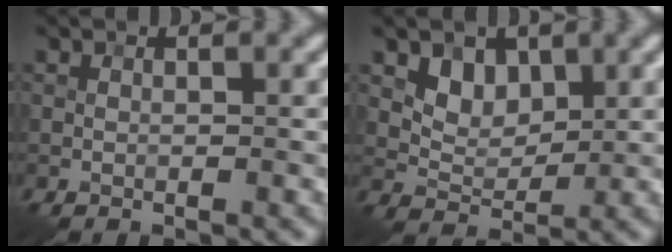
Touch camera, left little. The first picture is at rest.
{"total": 2.9, "force": [1.5, 2.1, 1.4], "torque": [-0.025, -0.012, 0.030]}